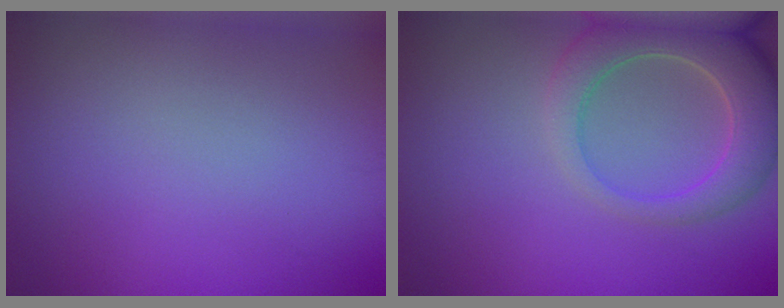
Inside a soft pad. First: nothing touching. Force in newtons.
{"total": 6.8, "press": 6.7, "slide": 0.9}